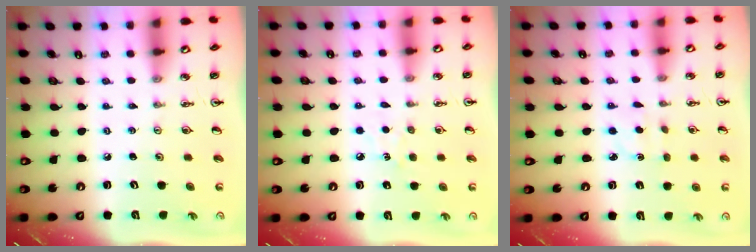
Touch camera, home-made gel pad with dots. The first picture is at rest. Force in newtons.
{"total": 5.6, "press": 5.5, "slide": 0.7}
{"total": 2.0, "press": 1.9, "slide": 0.7}